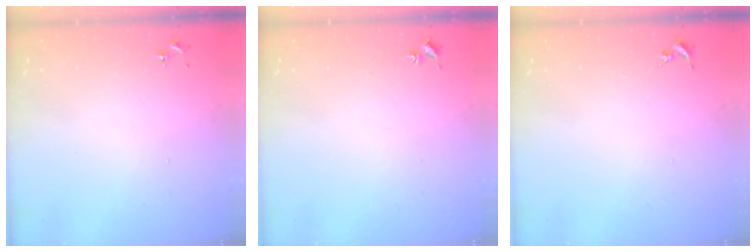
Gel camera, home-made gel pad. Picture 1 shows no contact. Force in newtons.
{"total": 1.7, "press": 1.7, "slide": 0.2}
{"total": 0.0}